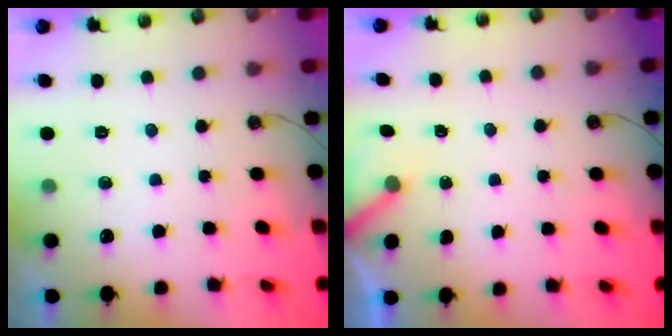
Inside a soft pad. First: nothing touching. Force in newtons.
{"total": 2.8, "press": 2.8, "slide": 0.3}